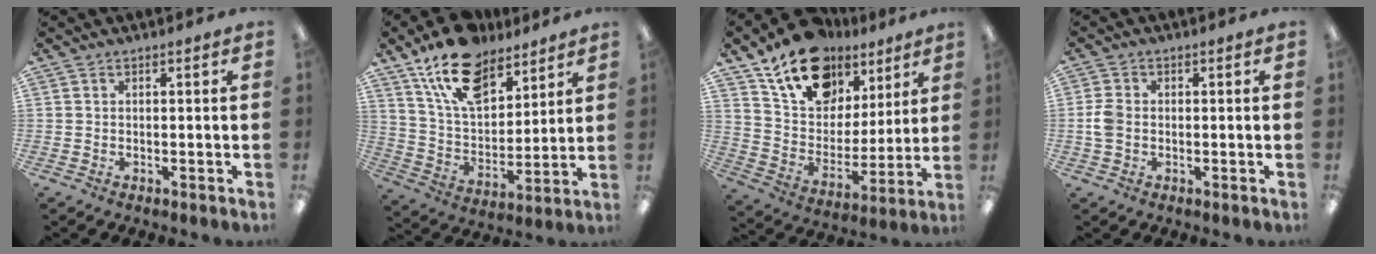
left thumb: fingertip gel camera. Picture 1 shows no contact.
{"total": 16.7, "force": [11.5, 8.9, 8.2], "torque": [-0.149, -0.056, 0.211]}
{"total": 17.6, "force": [12.5, 10.5, 6.6], "torque": [-0.127, -0.073, 0.231]}
{"total": 4.0, "force": [-0.4, 2.9, 2.7], "torque": [-0.054, 0.005, -0.008]}